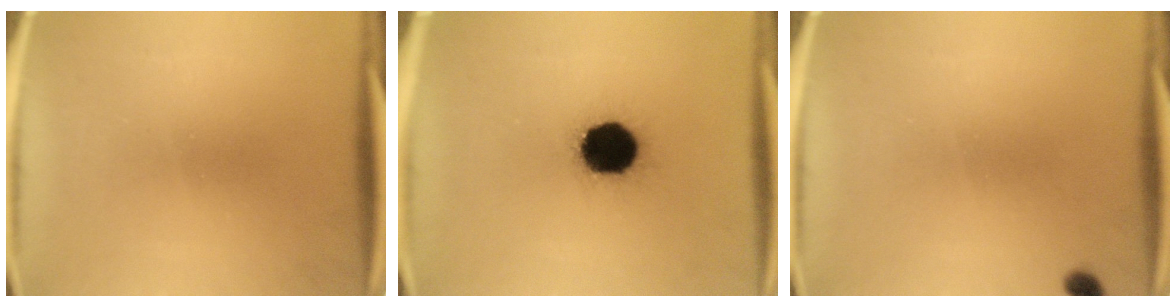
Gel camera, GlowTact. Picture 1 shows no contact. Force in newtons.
{"total": 17.3}
{"total": 1.5}